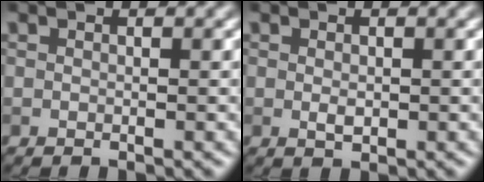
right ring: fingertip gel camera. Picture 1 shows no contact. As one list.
[{"total": 1.0, "force": [0.0, 0.7, 0.8], "torque": [-0.015, -0.003, 0.001]}]